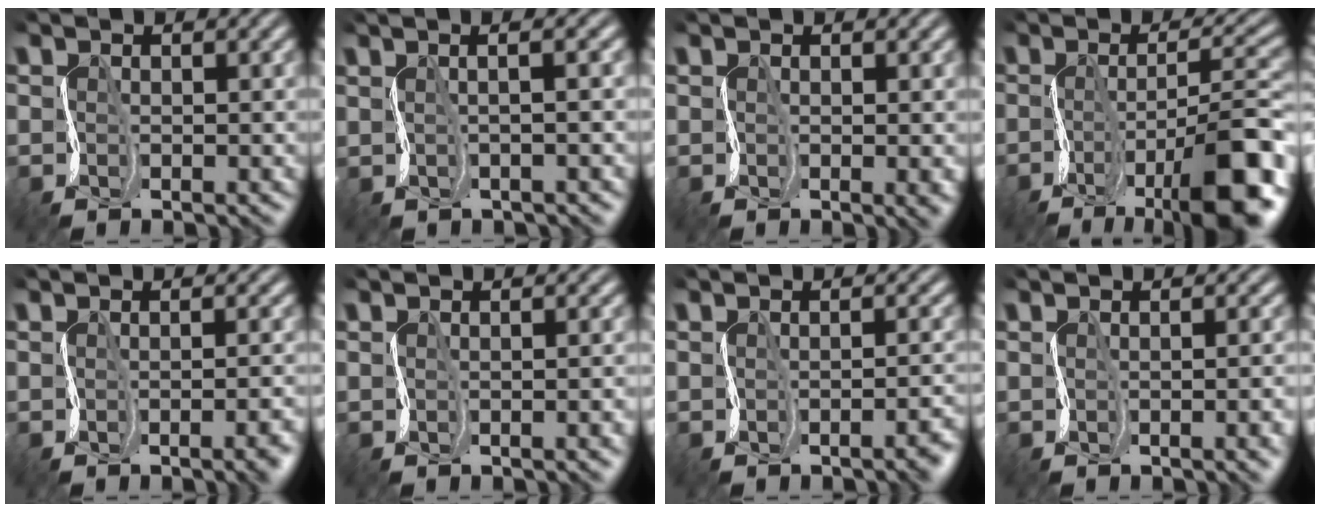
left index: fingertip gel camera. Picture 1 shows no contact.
{"total": 3.6, "force": [1.6, 1.7, 2.8], "torque": [-0.022, 0.026, -0.004]}
{"total": 3.4, "force": [0.0, 1.3, 3.2], "torque": [-0.019, 0.000, 0.002]}
{"total": 10.3, "force": [-5.0, 3.3, 8.4], "torque": [-0.121, 0.004, -0.081]}
{"total": 5.2, "force": [-1.7, 2.3, 4.4], "torque": [-0.014, 0.005, -0.009]}
{"total": 4.1, "force": [0.0, 2.0, 3.6], "torque": [-0.019, 0.011, 0.001]}
{"total": 3.5, "force": [-1.4, 1.4, 2.9], "torque": [-0.008, 0.005, -0.009]}
{"total": 6.2, "force": [-0.4, 3.0, 5.5], "torque": [-0.025, 0.015, -0.002]}